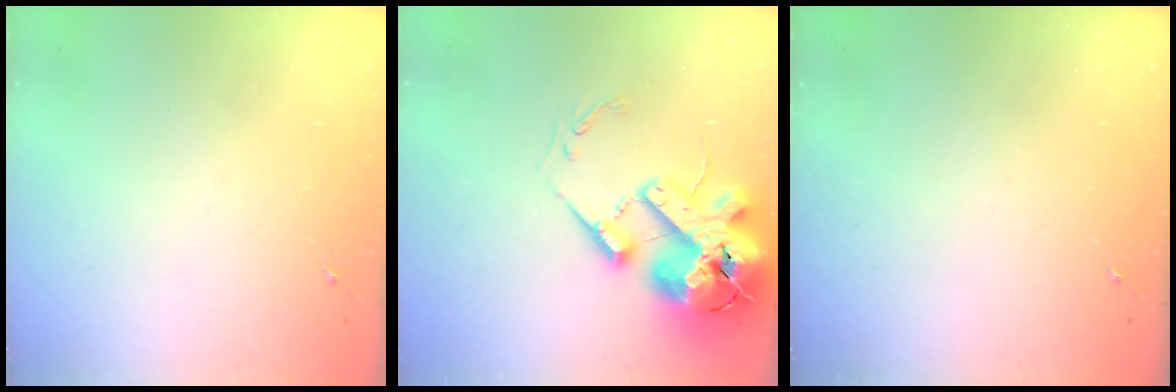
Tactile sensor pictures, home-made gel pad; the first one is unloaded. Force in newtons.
{"total": 23.0, "press": 22.7, "slide": 3.8}
{"total": 0.0}